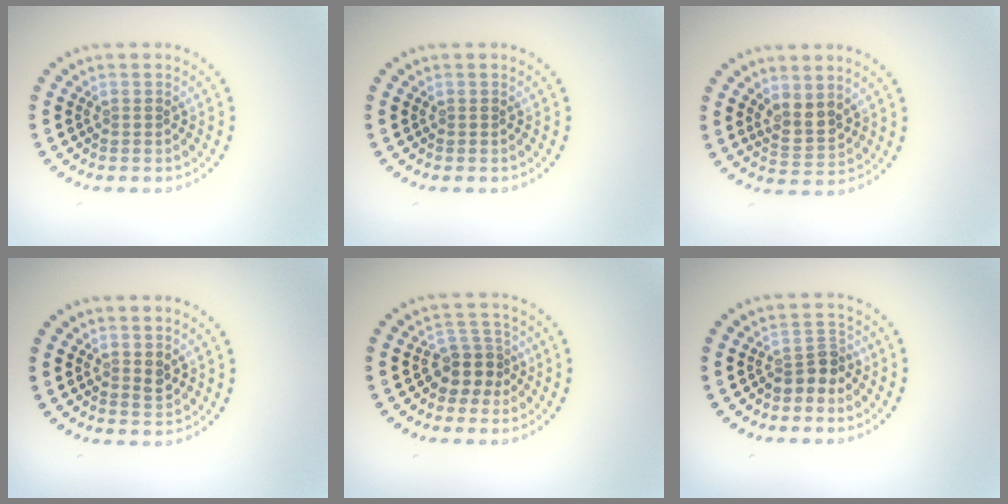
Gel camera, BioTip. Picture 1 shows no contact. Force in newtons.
{"total": 0.0}
{"total": 2.3, "press": 2.0, "slide": 1.2}
{"total": 1.0, "press": 1.0, "slide": 0.3}
{"total": 2.8, "press": 2.3, "slide": 1.6}
{"total": 2.3, "press": 1.8, "slide": 1.4}